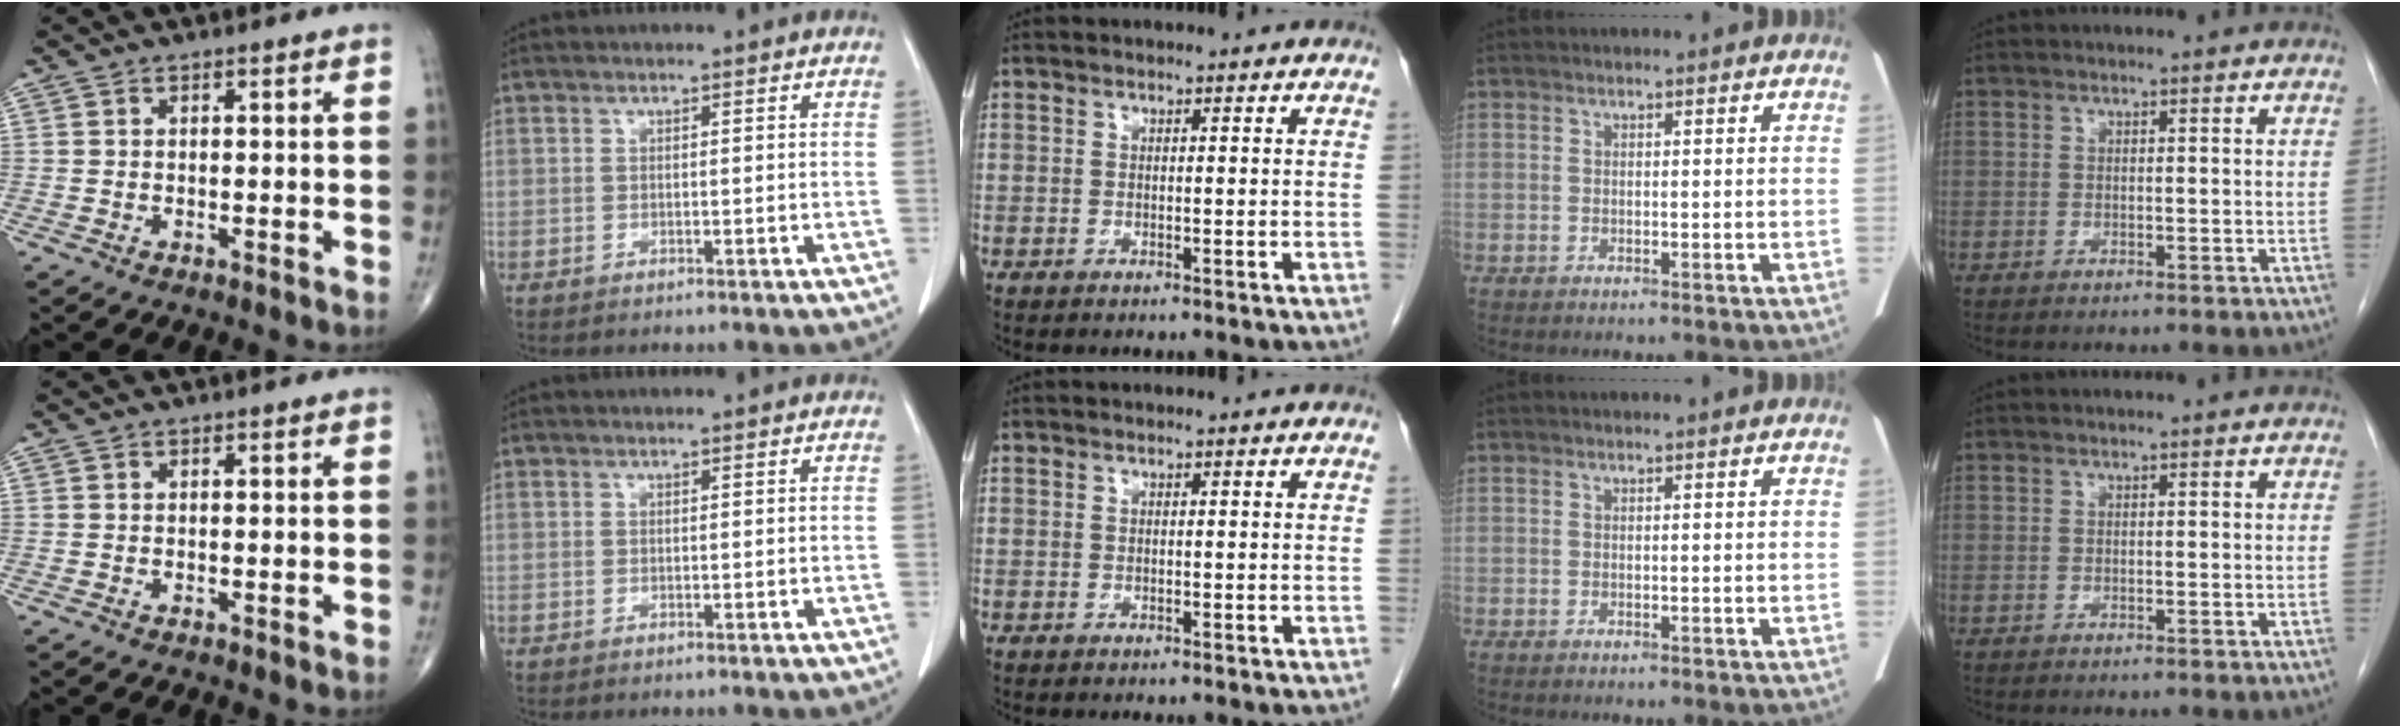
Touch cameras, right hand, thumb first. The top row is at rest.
{}